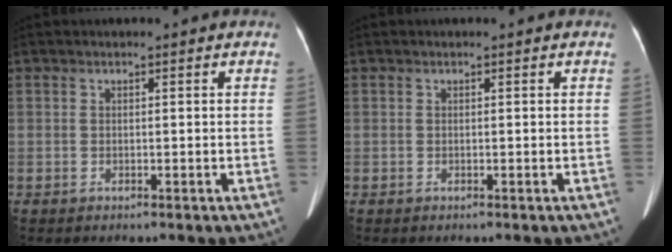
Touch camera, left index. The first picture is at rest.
{"total": 0.0}